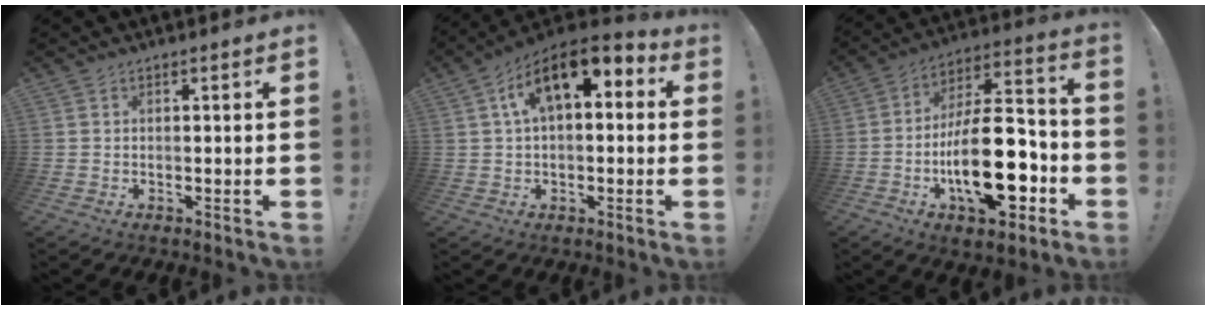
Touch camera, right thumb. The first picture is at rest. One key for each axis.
{"total": 12.8, "fx": 4.8, "fy": 6.3, "fz": 10.0, "tx": -0.178, "ty": -0.007, "tz": 0.087}
{"total": 24.5, "fx": -6.7, "fy": 10.7, "fz": 21.0, "tx": -0.369, "ty": 0.036, "tz": -0.101}